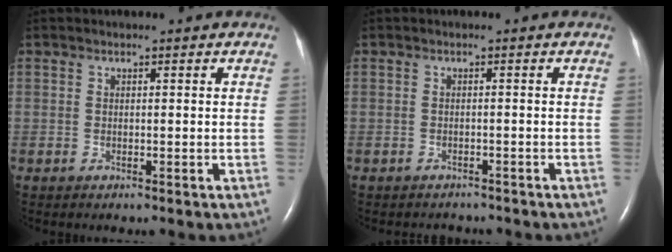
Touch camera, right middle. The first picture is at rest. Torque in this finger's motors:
{"motor_torque": [0.10, -0.11, 0.00, 0.00]}